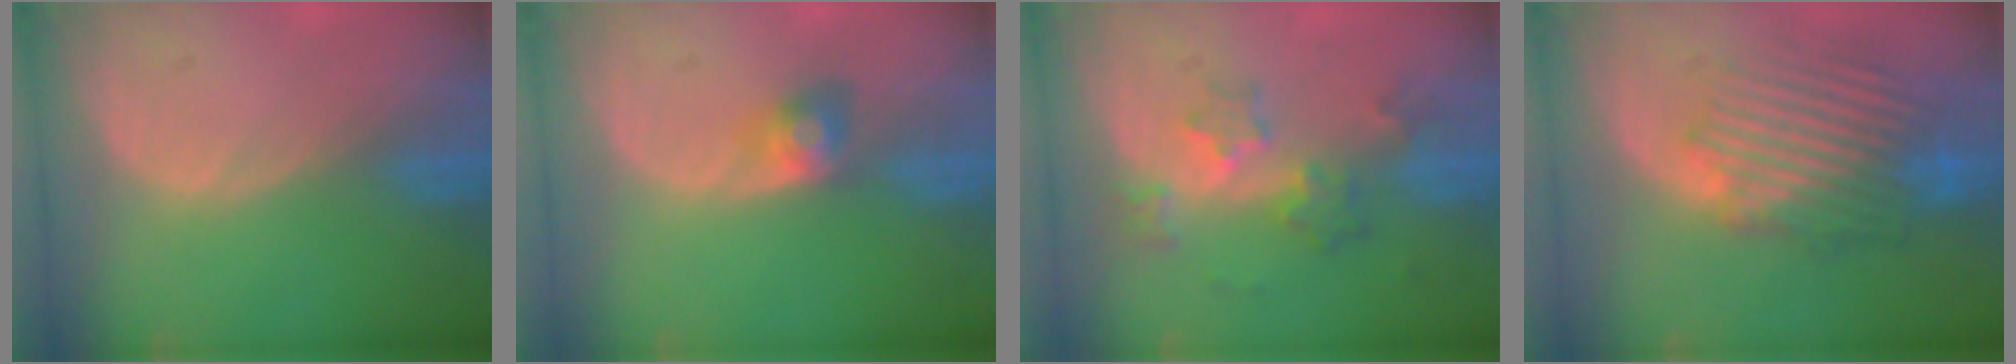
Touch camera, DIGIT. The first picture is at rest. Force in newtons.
{"total": 2.9, "press": 2.8, "slide": 0.1}
{"total": 6.0, "press": 5.4, "slide": 2.7}
{"total": 10.0, "press": 9.1, "slide": 4.0}